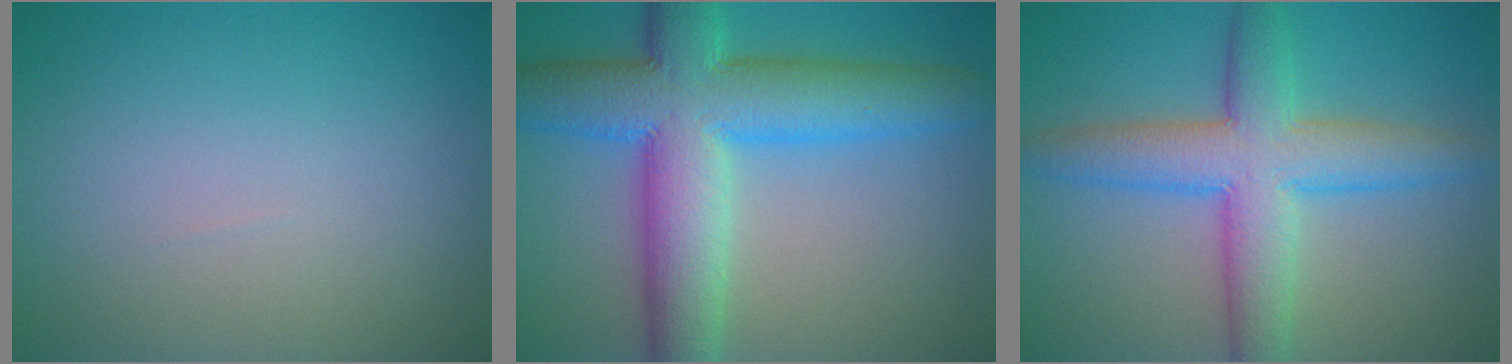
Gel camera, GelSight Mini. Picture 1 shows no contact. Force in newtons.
{"total": 11.1, "press": 11.1, "slide": 0.2}
{"total": 7.2, "press": 7.2, "slide": 0.1}